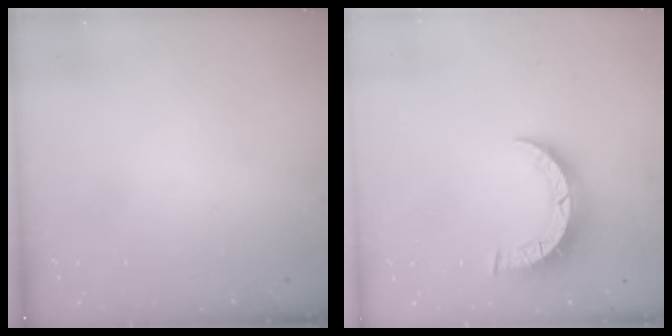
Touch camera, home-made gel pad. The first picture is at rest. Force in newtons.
{"total": 6.8, "press": 6.8, "slide": 0.6}